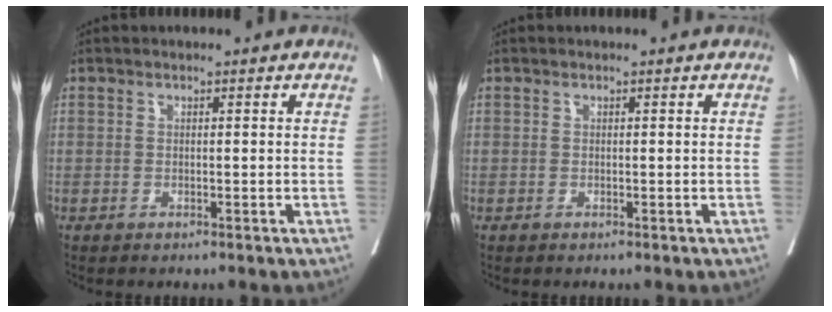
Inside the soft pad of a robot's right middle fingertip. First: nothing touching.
{"total": 0.0}